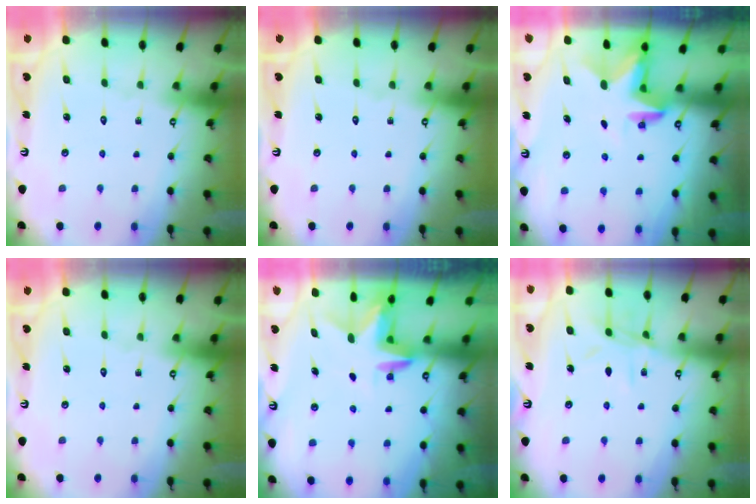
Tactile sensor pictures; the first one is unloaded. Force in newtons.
{"total": 0.0}
{"total": 2.8, "press": 2.8, "slide": 0.2}
{"total": 0.0}
{"total": 3.0, "press": 3.0, "slide": 0.1}
{"total": 8.3, "press": 8.2, "slide": 0.6}